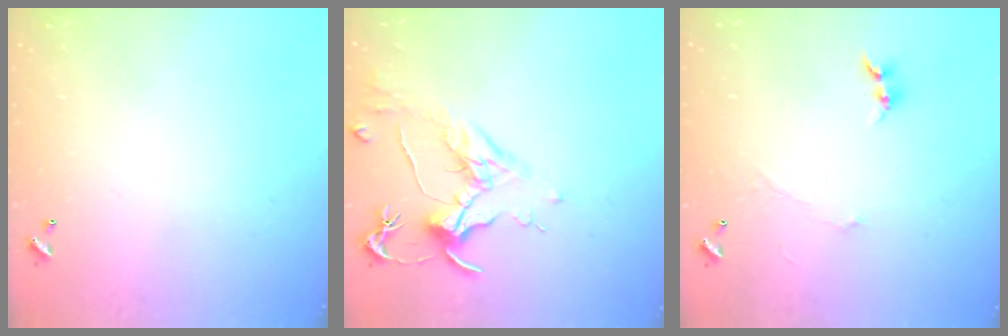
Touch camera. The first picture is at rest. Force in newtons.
{"total": 1.8, "press": 1.6, "slide": 0.9}
{"total": 0.0}